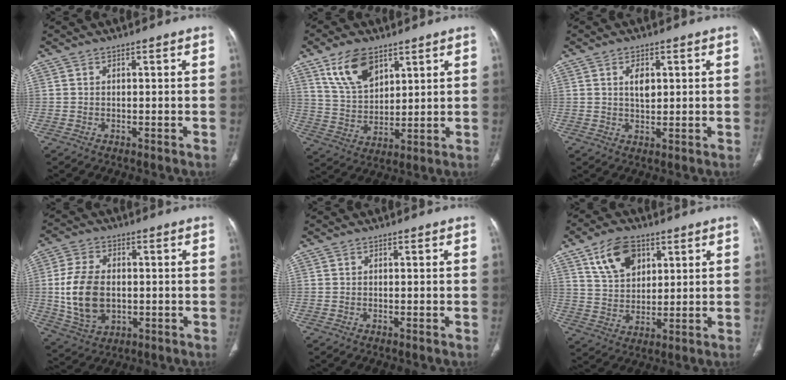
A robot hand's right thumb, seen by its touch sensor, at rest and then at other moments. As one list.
[{"total": 11.0, "force": [6.5, 6.1, 6.4], "torque": [-0.103, -0.031, 0.133]}, {"total": 3.5, "force": [1.1, 2.0, 2.8], "torque": [-0.037, -0.006, 0.019]}, {"total": 12.8, "force": [-0.5, 8.5, 9.5], "torque": [-0.180, 0.001, 0.002]}, {"total": 0.0}, {"total": 10.4, "force": [5.2, 6.7, 6.1], "torque": [-0.086, -0.020, 0.099]}]